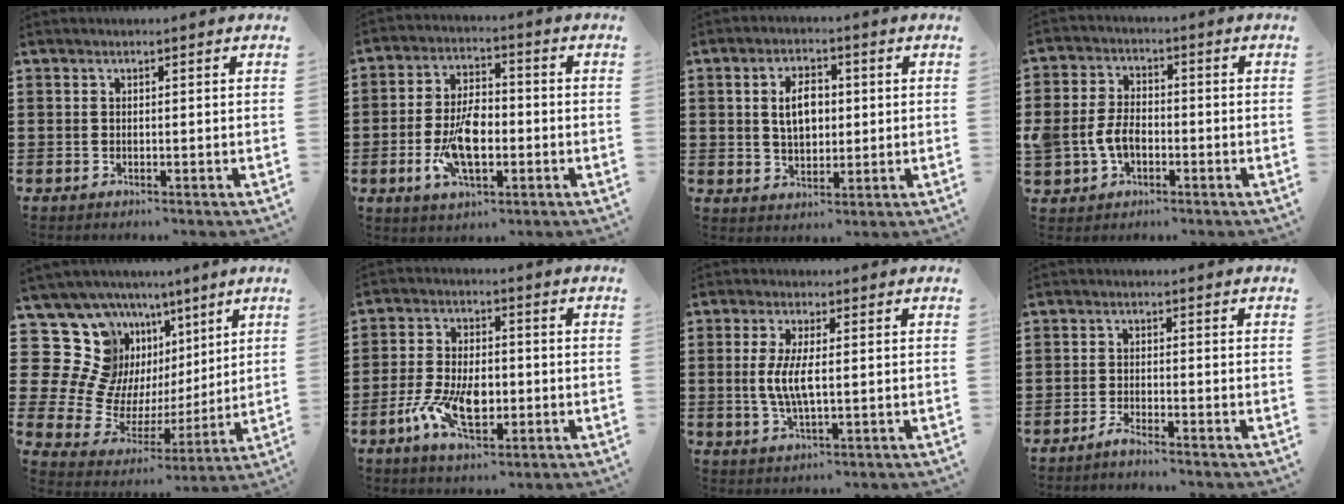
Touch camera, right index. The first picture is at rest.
{"total": 9.2, "force": [-2.1, 4.5, 7.7], "torque": [-0.172, 0.000, -0.042]}
{"total": 5.6, "force": [0.7, 3.3, 4.4], "torque": [-0.077, 0.010, 0.006]}
{"total": 5.7, "force": [-1.7, 4.0, 3.7], "torque": [-0.096, 0.001, -0.038]}
{"total": 14.5, "force": [3.9, 13.1, 4.9], "torque": [-0.165, -0.048, 0.092]}
{"total": 9.1, "force": [-2.7, 4.7, 7.3], "torque": [-0.155, 0.001, -0.048]}
{"total": 5.4, "force": [0.0, 1.6, 5.1], "torque": [-0.109, -0.003, -0.007]}
{"total": 1.6, "force": [-1.5, -0.1, 0.4], "torque": [-0.008, 0.002, -0.029]}